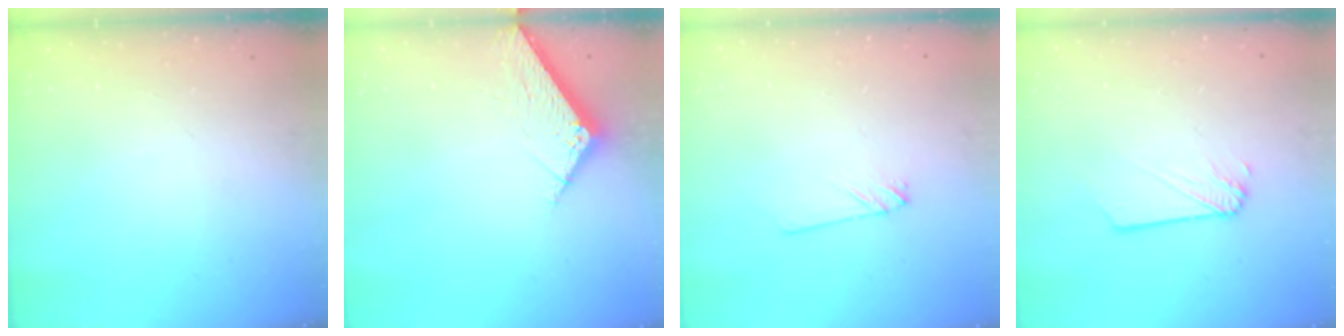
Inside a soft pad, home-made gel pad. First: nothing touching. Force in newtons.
{"total": 6.3, "press": 6.3, "slide": 0.3}
{"total": 0.9, "press": 0.9, "slide": 0.1}
{"total": 2.2, "press": 2.2, "slide": 0.0}